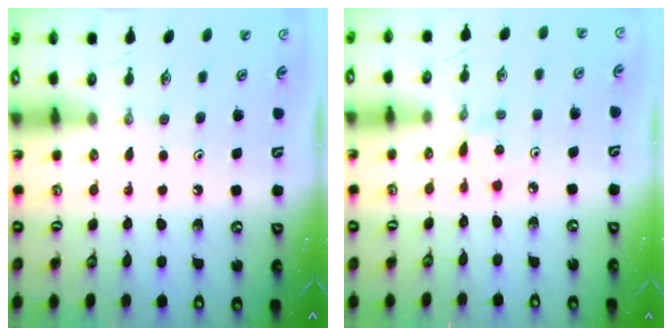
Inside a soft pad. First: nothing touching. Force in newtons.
{"total": 2.9, "press": 2.9, "slide": 0.3}